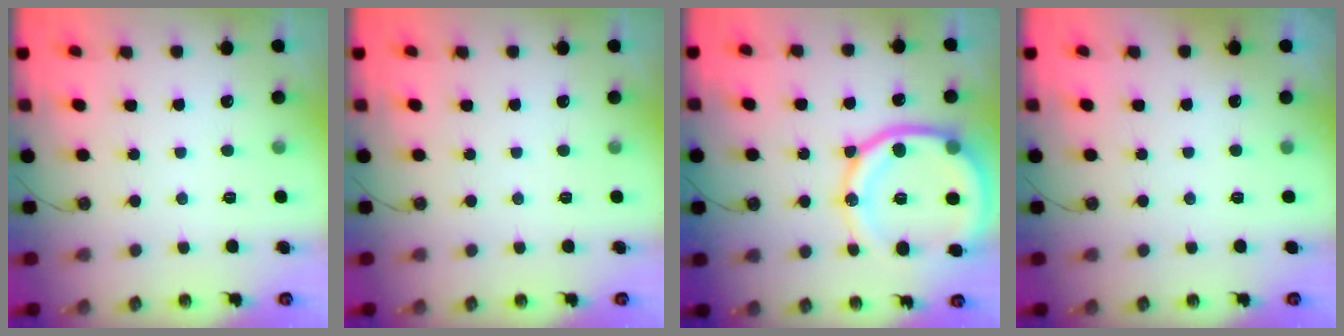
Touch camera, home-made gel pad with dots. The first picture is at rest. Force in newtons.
{"total": 0.0}
{"total": 19.2, "press": 19.1, "slide": 1.9}
{"total": 1.7, "press": 0.4, "slide": 1.6}